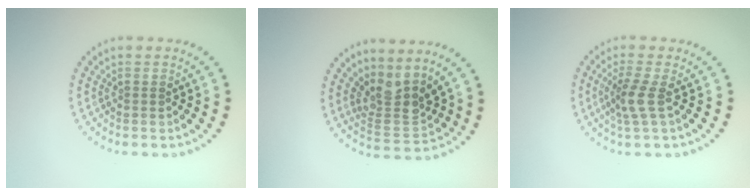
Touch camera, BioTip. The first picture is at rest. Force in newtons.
{"total": 3.5, "press": 2.7, "slide": 2.2}
{"total": 2.5, "press": 1.8, "slide": 1.6}